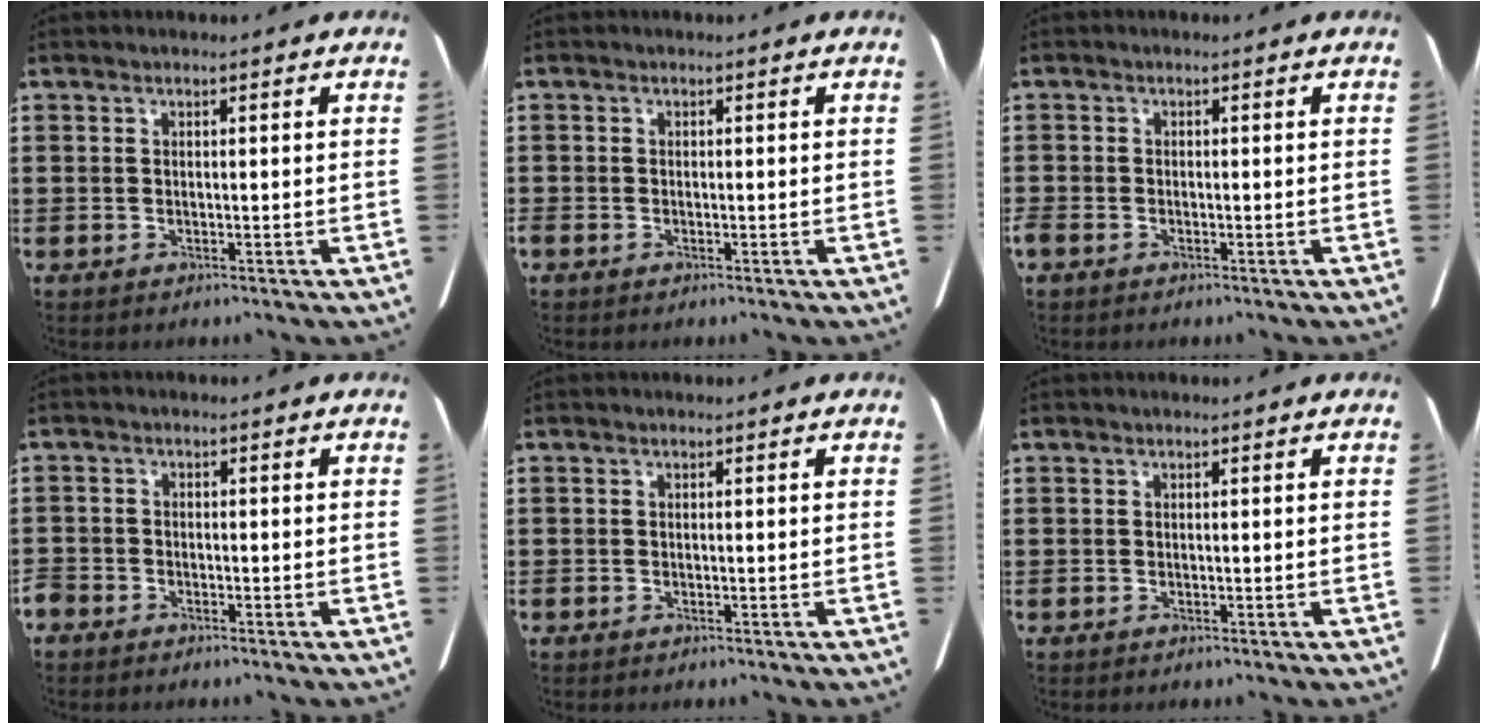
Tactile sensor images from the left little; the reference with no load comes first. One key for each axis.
{"total": 0.5, "fx": -0.4, "fy": 0.2, "fz": 0.1, "tx": -0.003, "ty": -0.002, "tz": -0.008}
{"total": 0.7, "fx": -0.6, "fy": 0.4, "fz": 0.3, "tx": -0.005, "ty": 0.000, "tz": -0.012}
{"total": 1.4, "fx": -1.3, "fy": 0.5, "fz": 0.1, "tx": -0.006, "ty": 0.002, "tz": -0.029}
{"total": 0.0}
{"total": 0.0}